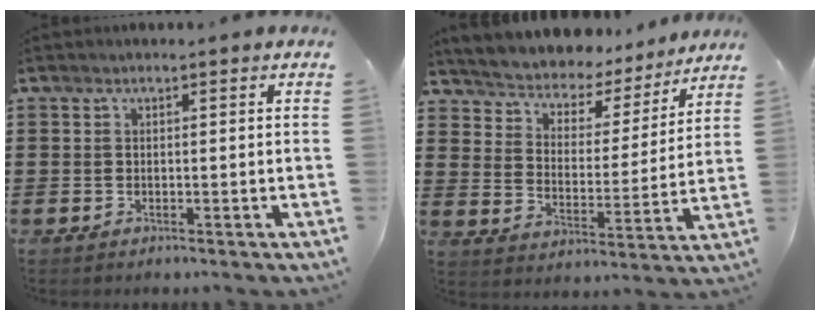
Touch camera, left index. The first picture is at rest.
{"total": 4.1, "force": [3.8, 1.4, 0.3], "torque": [-0.034, -0.036, 0.058]}